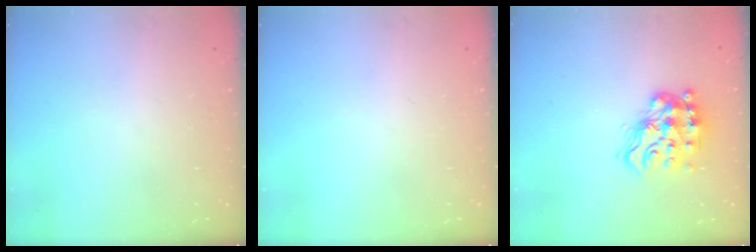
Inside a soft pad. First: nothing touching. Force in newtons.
{"total": 0.0}
{"total": 14.5, "press": 14.3, "slide": 1.9}